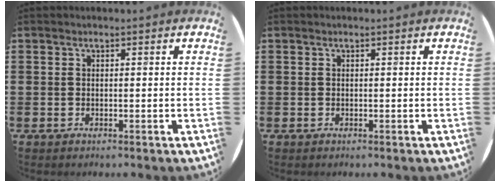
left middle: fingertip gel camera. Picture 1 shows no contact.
{"total": 0.0}